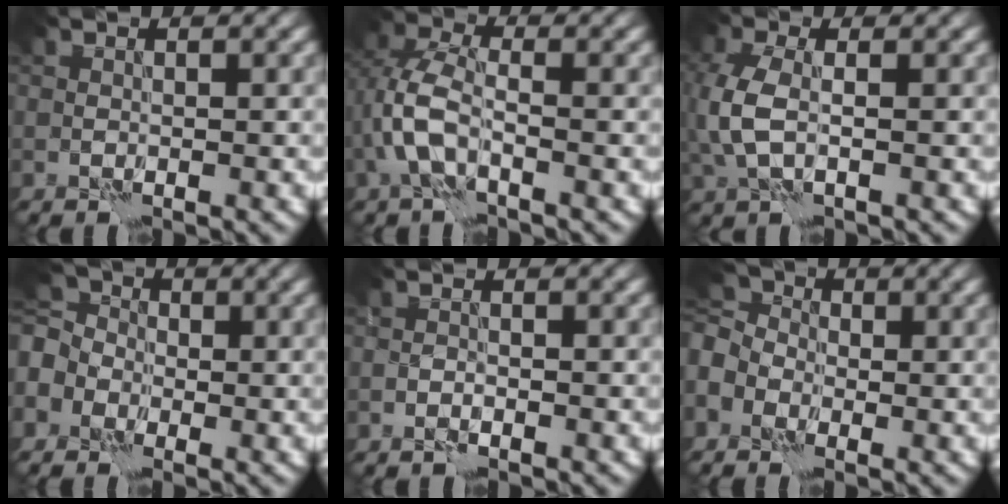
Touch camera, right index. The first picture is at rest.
{"total": 4.0, "force": [-1.2, 1.9, 3.3], "torque": [-0.079, 0.010, -0.032]}
{"total": 3.8, "force": [0.0, 2.0, 3.2], "torque": [-0.091, 0.002, -0.001]}
{"total": 4.6, "force": [-2.0, 3.7, 2.0], "torque": [-0.054, 0.005, -0.041]}
{"total": 0.8, "force": [-0.6, 0.3, 0.4], "torque": [-0.010, 0.001, -0.012]}
{"total": 5.7, "force": [-2.5, 4.2, 2.9], "torque": [-0.078, -0.003, -0.045]}